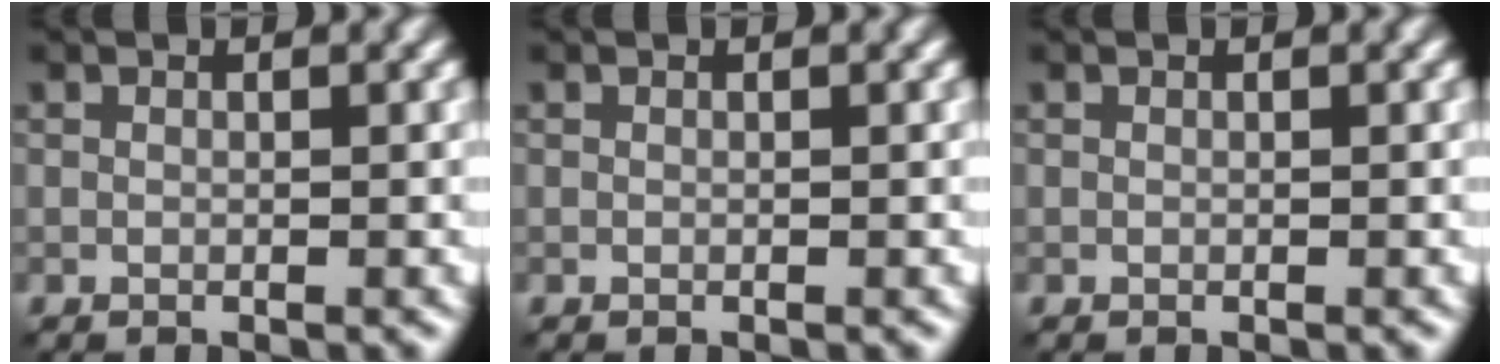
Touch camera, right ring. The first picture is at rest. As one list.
[{"total": 0.0}, {"total": 0.0}]